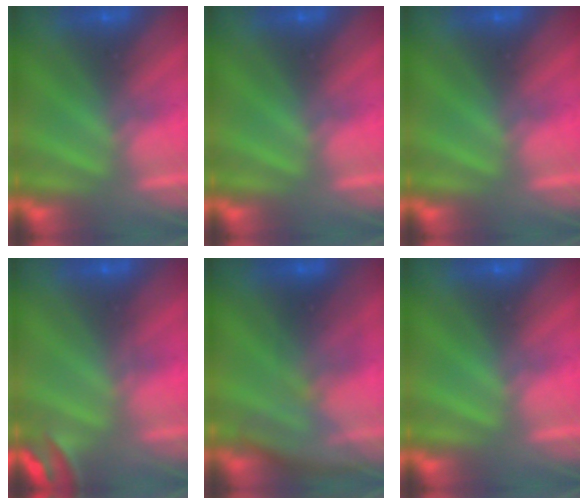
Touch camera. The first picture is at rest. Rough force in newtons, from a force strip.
{"total": 0.0}
{"total": 0.0}
{"total": 2.8}
{"total": 2.9}
{"total": 0.0}